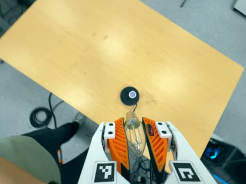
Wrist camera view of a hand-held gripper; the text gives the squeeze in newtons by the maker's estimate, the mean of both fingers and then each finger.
{"total": 21.3, "left": 22.5, "right": 20.1}